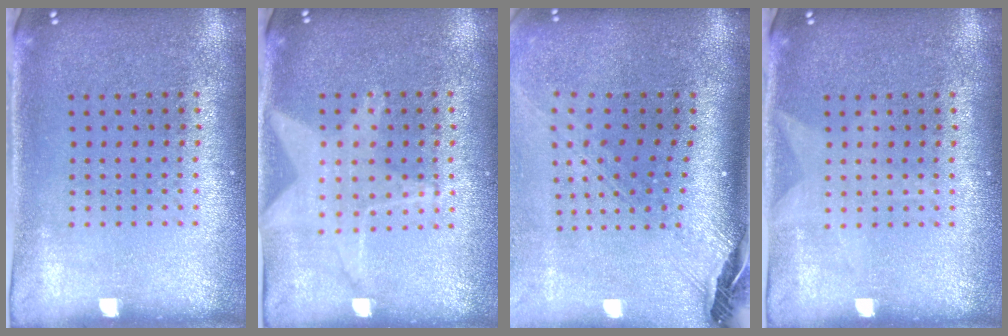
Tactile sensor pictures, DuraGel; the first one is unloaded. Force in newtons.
{"total": 1.3, "press": 1.2, "slide": 0.3}
{"total": 3.0, "press": 2.1, "slide": 2.2}
{"total": 0.8, "press": 0.8, "slide": 0.1}